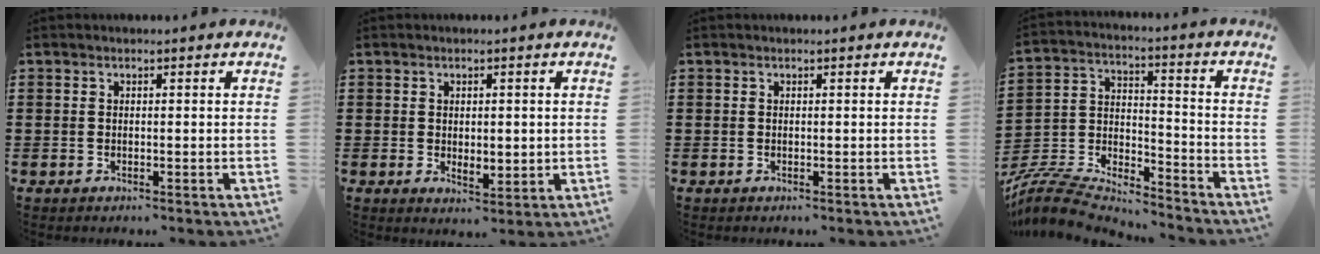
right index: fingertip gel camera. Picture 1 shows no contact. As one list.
[{"total": 1.8, "force": [0.5, 1.2, 1.2], "torque": [-0.017, 0.002, 0.006]}, {"total": 0.0}, {"total": 7.4, "force": [-7.1, 1.5, 1.5], "torque": [-0.049, -0.009, -0.148]}]